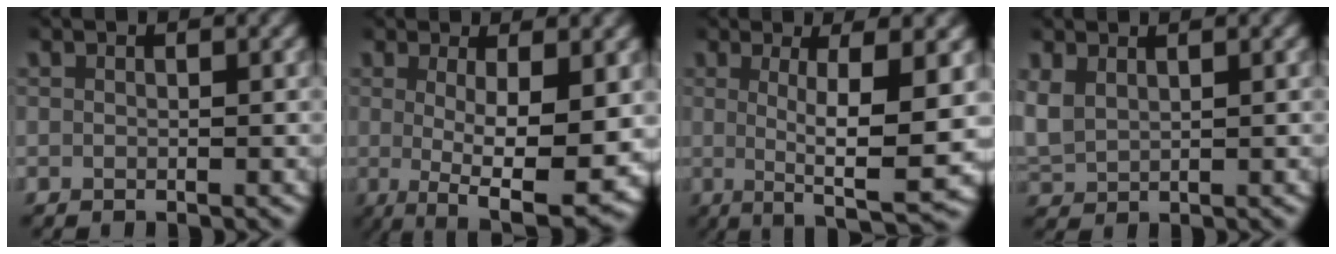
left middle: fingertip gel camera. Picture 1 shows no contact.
{"total": 7.0, "force": [-1.9, 1.8, 6.5], "torque": [-0.106, -0.037, -0.012]}
{"total": 7.8, "force": [-1.3, 1.6, 7.5], "torque": [-0.107, -0.018, -0.009]}
{"total": 3.9, "force": [1.2, 3.2, 1.8], "torque": [-0.071, -0.009, 0.032]}